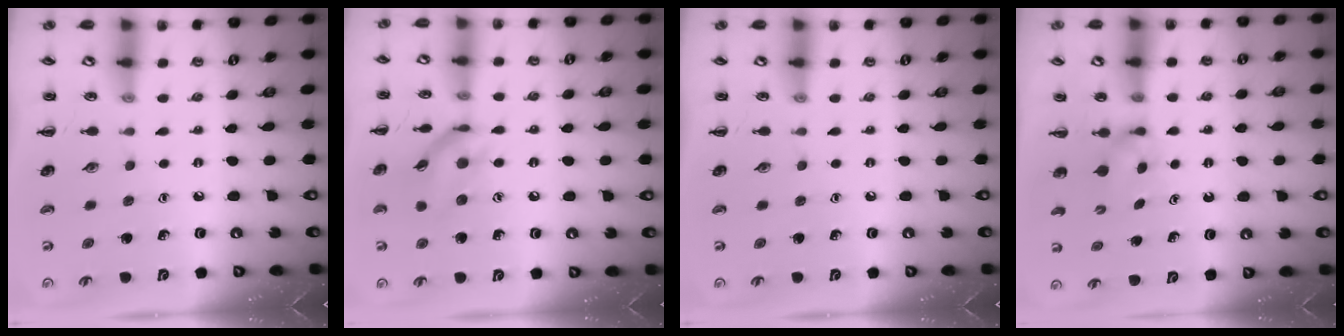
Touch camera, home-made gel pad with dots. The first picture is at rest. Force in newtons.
{"total": 12.6, "press": 12.4, "slide": 1.9}
{"total": 0.0}
{"total": 2.9, "press": 2.8, "slide": 1.0}